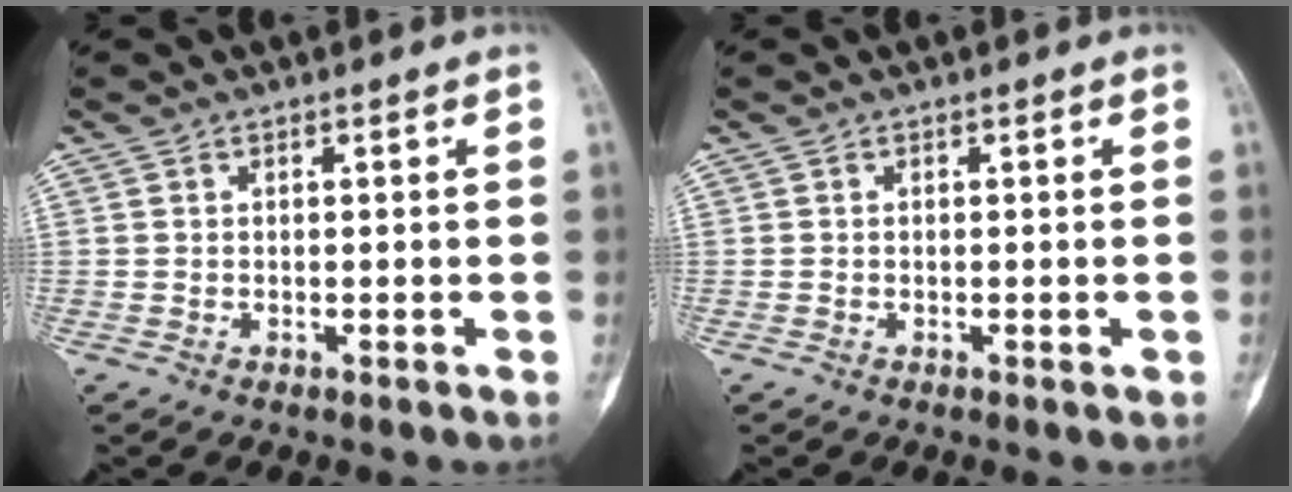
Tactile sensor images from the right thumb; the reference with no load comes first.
{"total": 0.7, "force": [-0.2, 0.2, 0.6], "torque": [-0.007, -0.001, -0.003]}